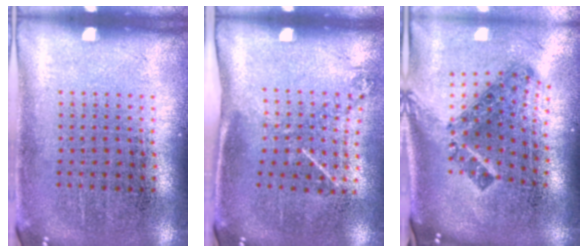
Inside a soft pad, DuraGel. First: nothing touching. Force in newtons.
{"total": 1.3, "press": 0.9, "slide": 0.9}
{"total": 1.9, "press": 1.3, "slide": 1.3}